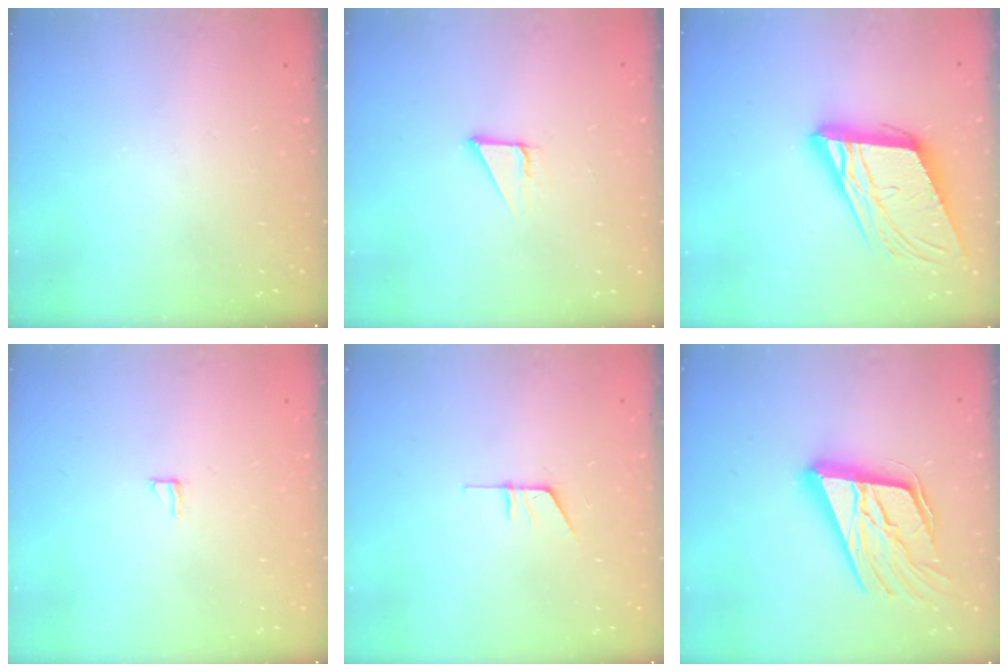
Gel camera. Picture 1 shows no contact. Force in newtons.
{"total": 2.8, "press": 2.8, "slide": 0.2}
{"total": 18.1, "press": 17.7, "slide": 3.6}
{"total": 4.3, "press": 4.3, "slide": 0.3}
{"total": 5.4, "press": 5.4, "slide": 0.5}
{"total": 23.6, "press": 23.1, "slide": 4.9}